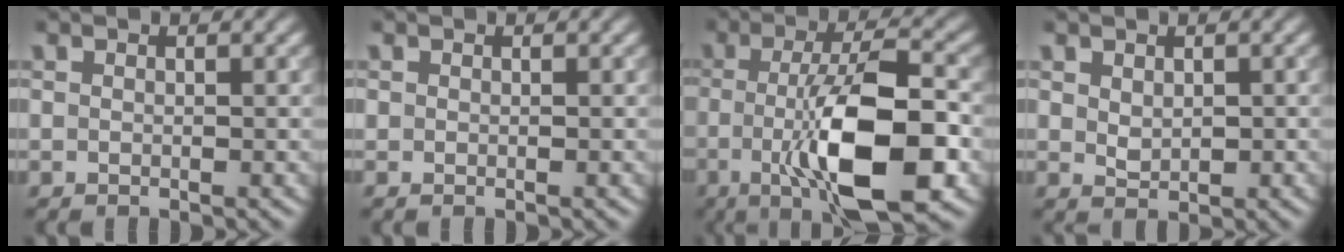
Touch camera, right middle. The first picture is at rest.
{"total": 0.0}
{"total": 11.1, "force": [-2.4, 3.3, 10.3], "torque": [-0.176, -0.003, -0.041]}
{"total": 1.4, "force": [0.4, 1.0, 0.9], "torque": [-0.015, -0.004, 0.012]}